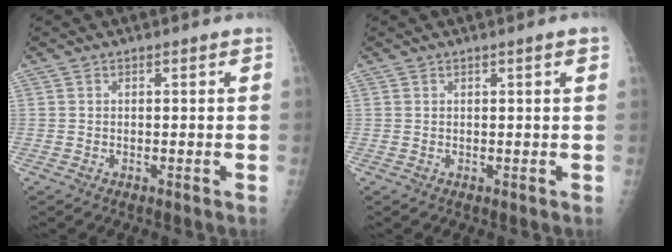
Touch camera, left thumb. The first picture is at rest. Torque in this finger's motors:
{"motor_torque": [-0.09, 0.01, -0.14, -0.06, 0.03]}